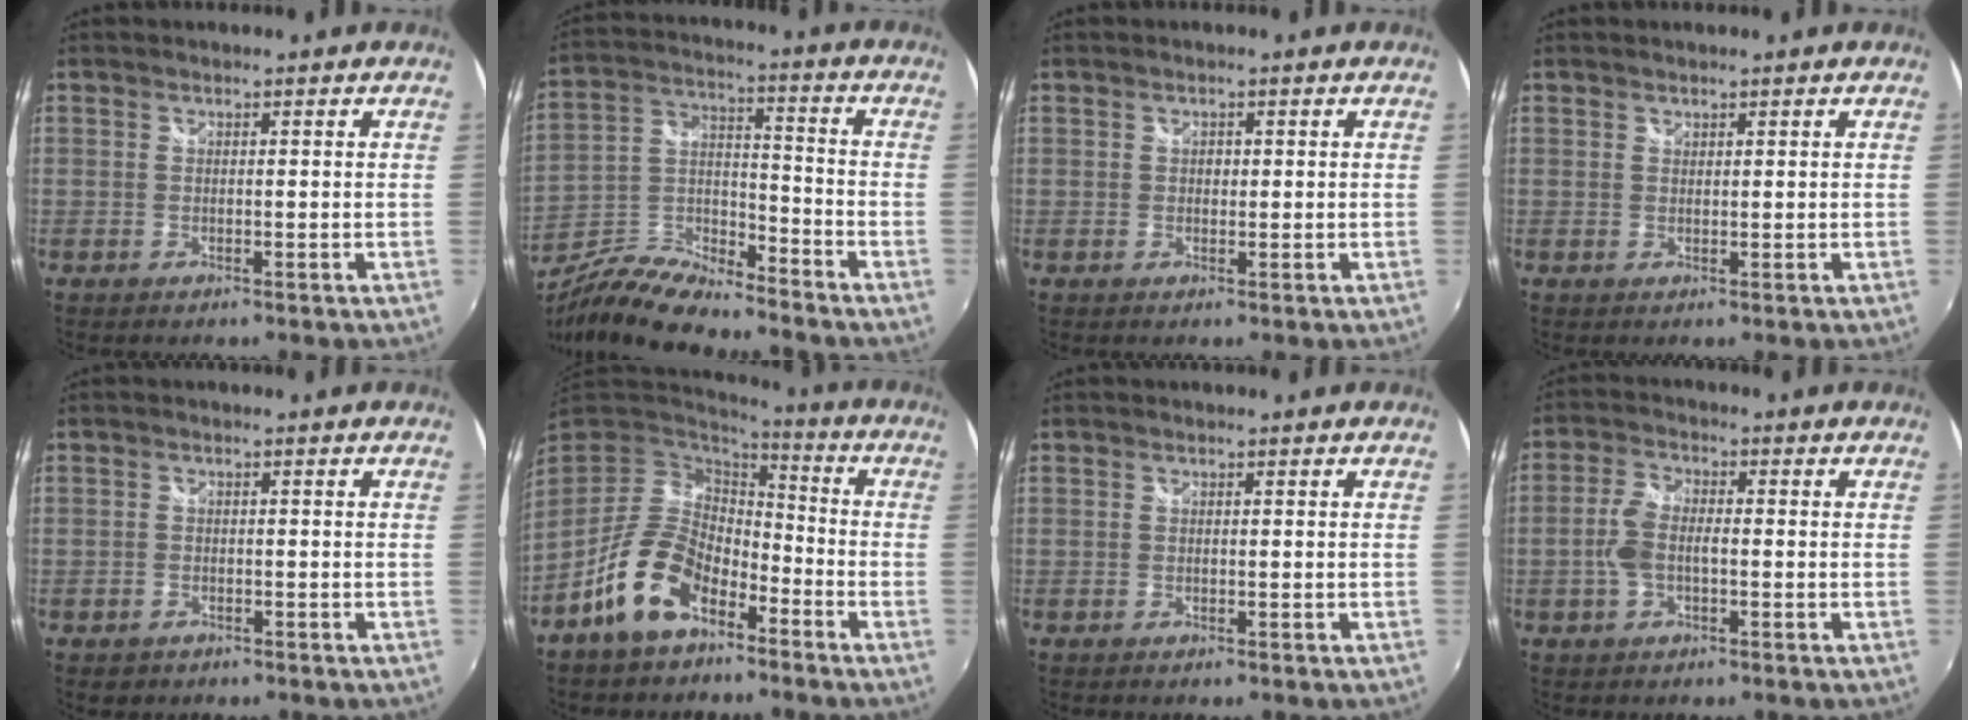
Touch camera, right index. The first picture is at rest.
{"total": 14.1, "force": [-11.1, 3.8, 7.8], "torque": [-0.173, -0.008, -0.213]}
{"total": 0.9, "force": [0.1, 0.9, 0.4], "torque": [-0.003, 0.002, 0.000]}
{"total": 0.6, "force": [0.5, 0.4, 0.0], "torque": [0.001, 0.001, 0.009]}
{"total": 2.3, "force": [-1.2, 1.8, 0.6], "torque": [-0.017, -0.002, -0.018]}
{"total": 13.3, "force": [-7.6, 7.5, 7.9], "torque": [-0.161, 0.007, -0.135]}
{"total": 0.0}
{"total": 5.9, "force": [-1.0, 2.9, 5.0], "torque": [-0.108, 0.006, -0.019]}